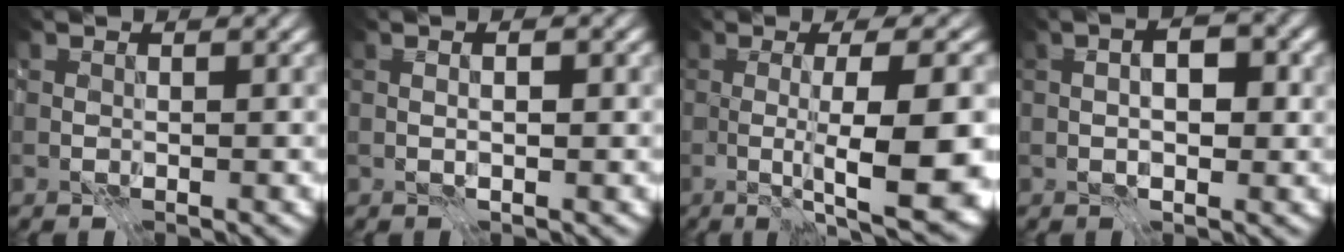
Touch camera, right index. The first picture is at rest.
{"total": 1.3, "force": [0.0, 0.3, 1.2], "torque": [-0.012, -0.007, 0.001]}
{"total": 11.9, "force": [-2.2, 2.6, 11.4], "torque": [-0.147, -0.010, -0.024]}
{"total": 4.1, "force": [0.5, 2.2, 3.4], "torque": [-0.038, 0.000, 0.000]}